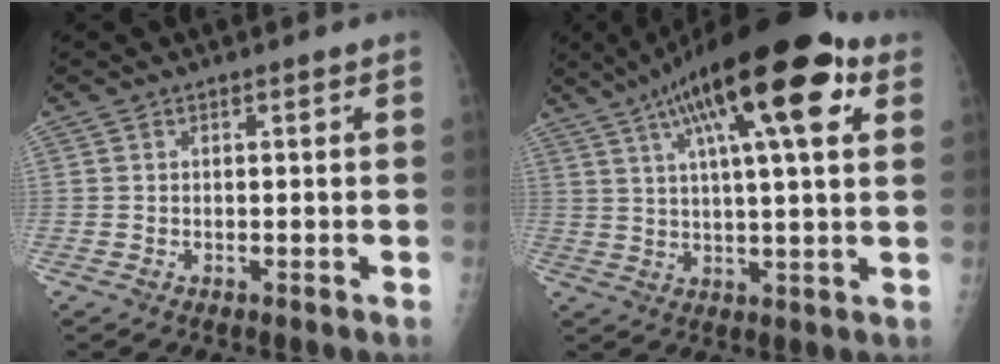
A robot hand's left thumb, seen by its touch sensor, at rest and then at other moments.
{"total": 21.6, "force": [9.8, 5.8, 18.3], "torque": [-0.285, 0.009, 0.150]}